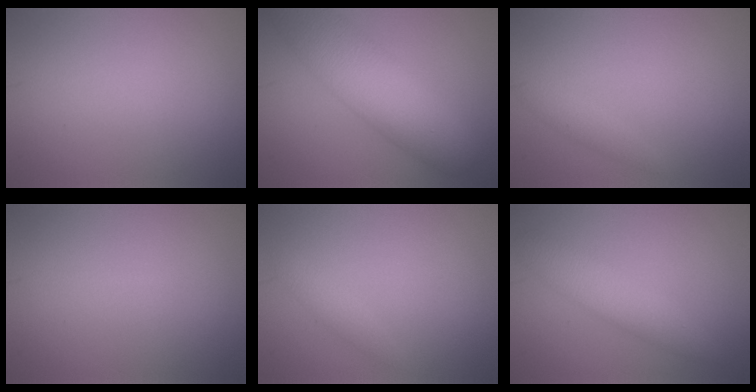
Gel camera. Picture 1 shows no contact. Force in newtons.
{"total": 7.7, "press": 7.7, "slide": 0.3}
{"total": 1.1, "press": 1.1, "slide": 0.1}
{"total": 0.0}
{"total": 1.1, "press": 1.1, "slide": 0.1}
{"total": 3.3, "press": 3.3, "slide": 0.1}